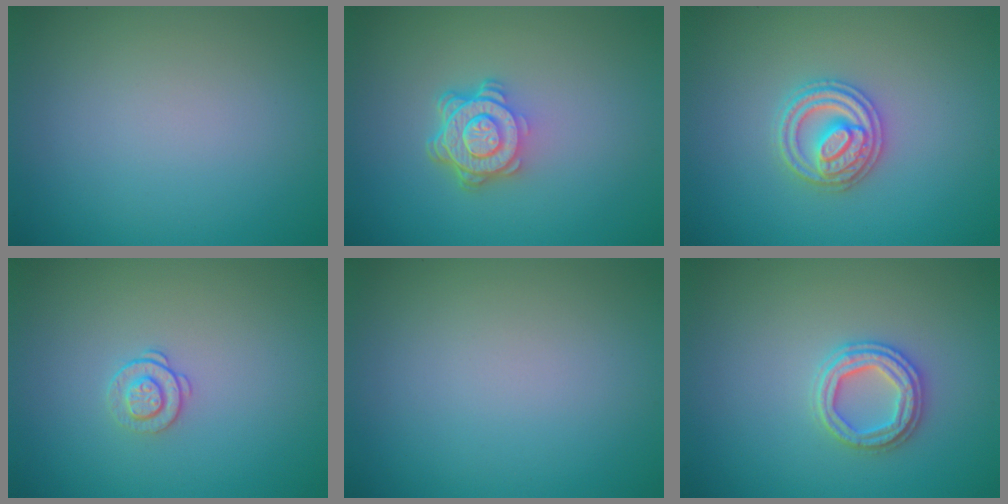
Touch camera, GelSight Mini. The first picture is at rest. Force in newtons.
{"total": 4.8, "press": 3.4, "slide": 3.4}
{"total": 3.3, "press": 3.2, "slide": 0.6}
{"total": 1.4, "press": 0.9, "slide": 1.0}
{"total": 0.0}
{"total": 2.7, "press": 2.7, "slide": 0.3}